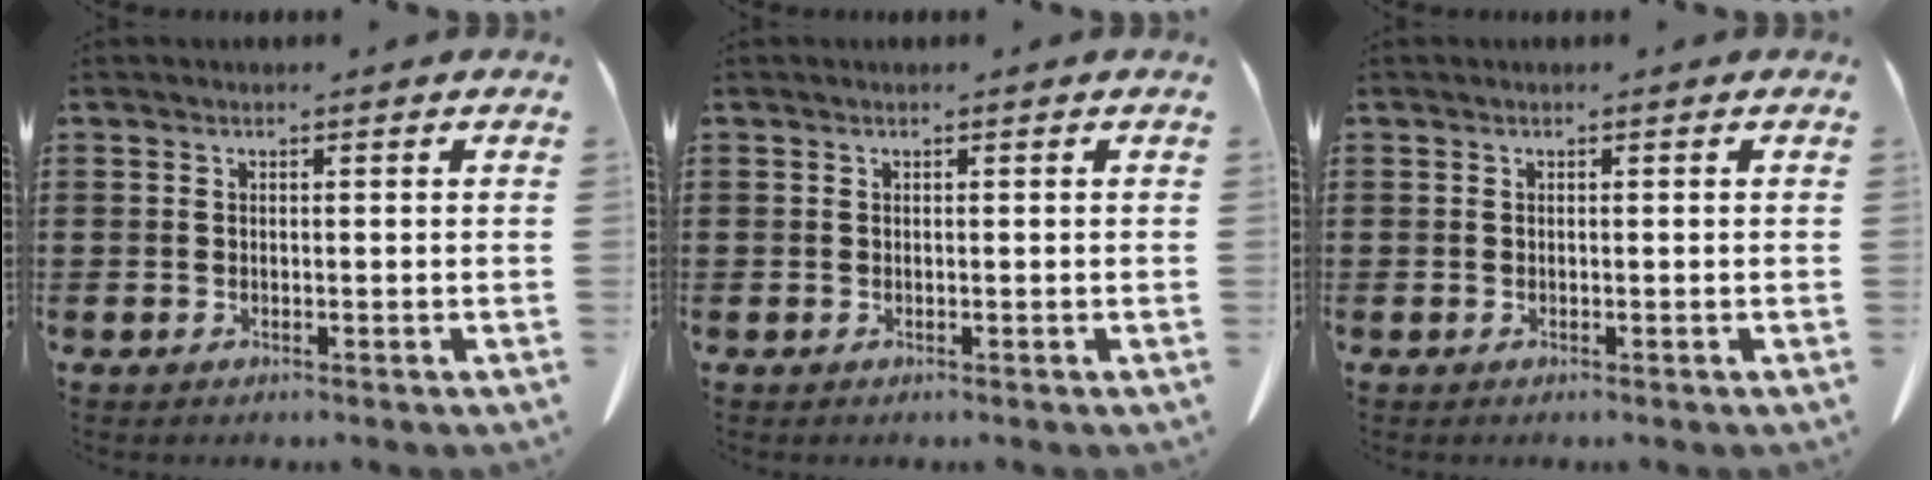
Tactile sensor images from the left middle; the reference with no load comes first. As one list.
[{"total": 0.0}, {"total": 0.0}]